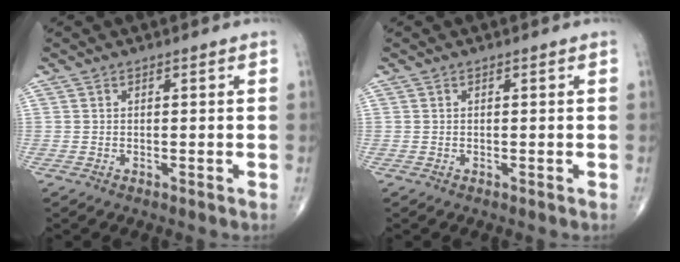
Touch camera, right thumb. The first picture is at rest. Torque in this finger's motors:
{"motor_torque": [0.09, 0.12, -0.04, 0.23, -0.01]}